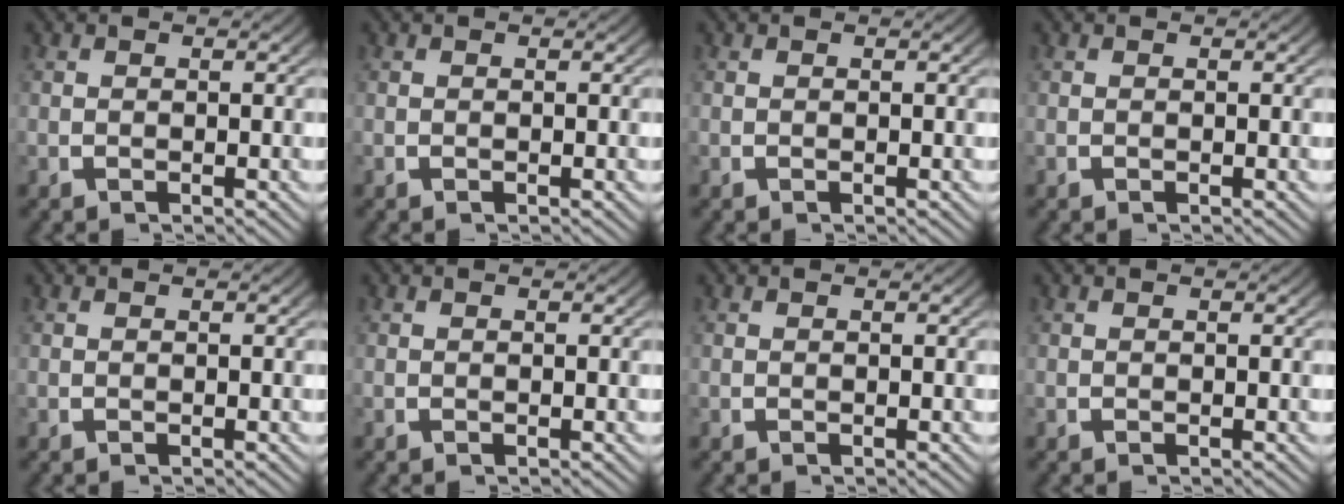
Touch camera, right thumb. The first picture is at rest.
{"total": 0.0}
{"total": 0.0}
{"total": 0.0}
{"total": 0.0}
{"total": 0.0}
{"total": 0.0}
{"total": 0.0}